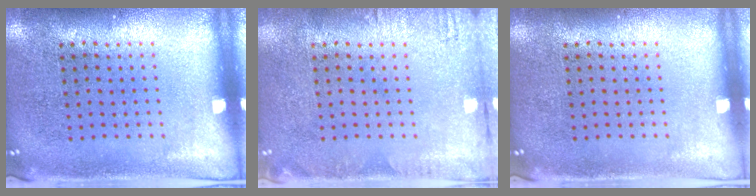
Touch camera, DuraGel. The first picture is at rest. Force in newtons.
{"total": 1.4, "press": 1.3, "slide": 0.2}
{"total": 0.0}